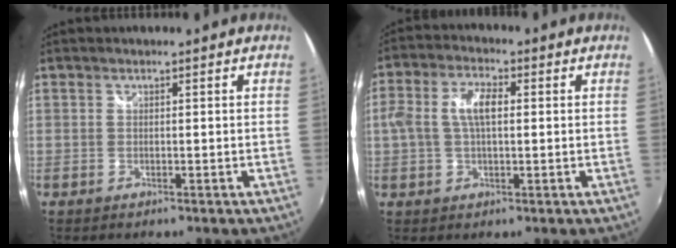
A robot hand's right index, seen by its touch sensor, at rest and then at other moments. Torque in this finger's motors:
{"motor_torque": [0.42, 0.14, 0.18, 0.11]}